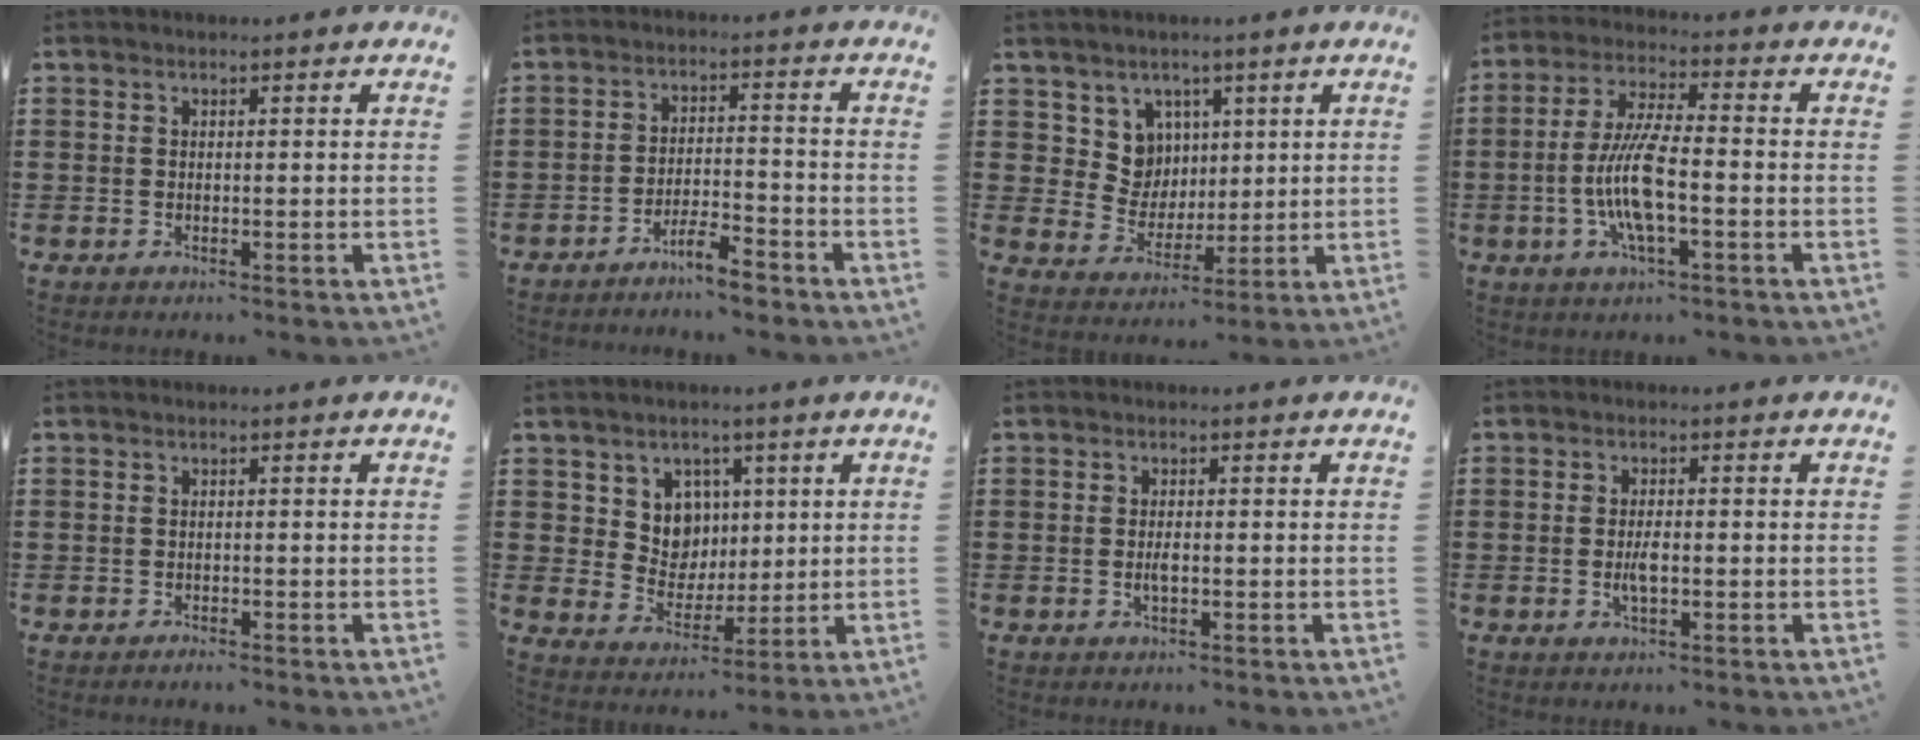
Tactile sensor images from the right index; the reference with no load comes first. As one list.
[{"total": 4.9, "force": [-4.3, 0.5, 2.3], "torque": [-0.048, 0.004, -0.083]}, {"total": 7.1, "force": [2.9, 6.2, 1.8], "torque": [-0.060, 0.001, 0.056]}, {"total": 9.2, "force": [-2.3, 2.1, 8.6], "torque": [-0.192, -0.013, -0.051]}, {"total": 0.8, "force": [-0.7, -0.1, 0.1], "torque": [-0.004, -0.003, -0.015]}, {"total": 6.6, "force": [2.4, 5.8, 2.0], "torque": [-0.056, 0.003, 0.042]}, {"total": 1.6, "force": [-0.3, 0.5, 1.5], "torque": [-0.036, -0.003, -0.009]}, {"total": 2.9, "force": [-0.6, 0.9, 2.6], "torque": [-0.054, -0.002, -0.014]}]